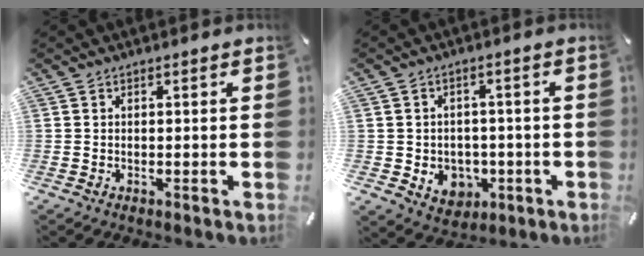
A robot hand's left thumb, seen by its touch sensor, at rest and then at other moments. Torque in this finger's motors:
{"motor_torque": [0.04, 0.10, 0.04, 0.01, 0.02]}